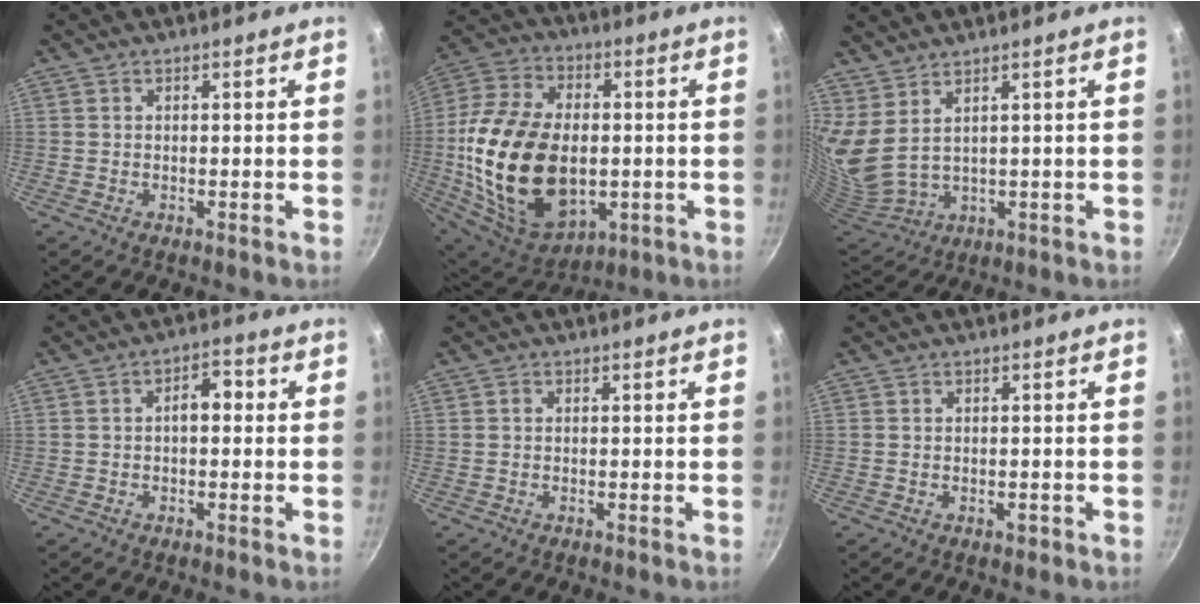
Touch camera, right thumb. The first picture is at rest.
{"total": 27.4, "force": [-2.3, 17.3, 21.1], "torque": [-0.398, 0.009, -0.027]}
{"total": 7.9, "force": [4.8, 3.2, 5.4], "torque": [-0.100, -0.054, 0.113]}
{"total": 4.2, "force": [0.1, 2.5, 3.3], "torque": [-0.027, 0.015, -0.006]}
{"total": 0.5, "force": [0.0, 0.5, 0.2], "torque": [-0.001, 0.003, -0.001]}
{"total": 1.0, "force": [-0.5, 0.6, 0.7], "torque": [-0.009, 0.003, -0.006]}